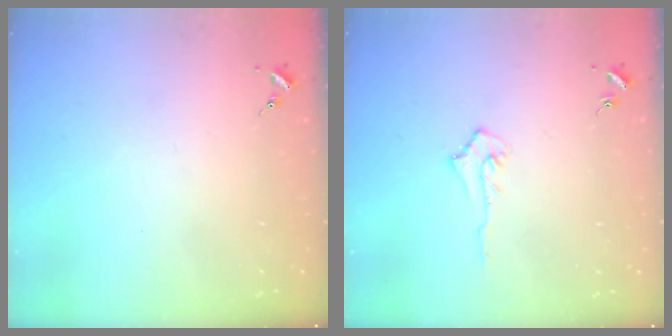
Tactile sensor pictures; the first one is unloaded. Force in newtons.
{"total": 4.5, "press": 4.5, "slide": 0.7}